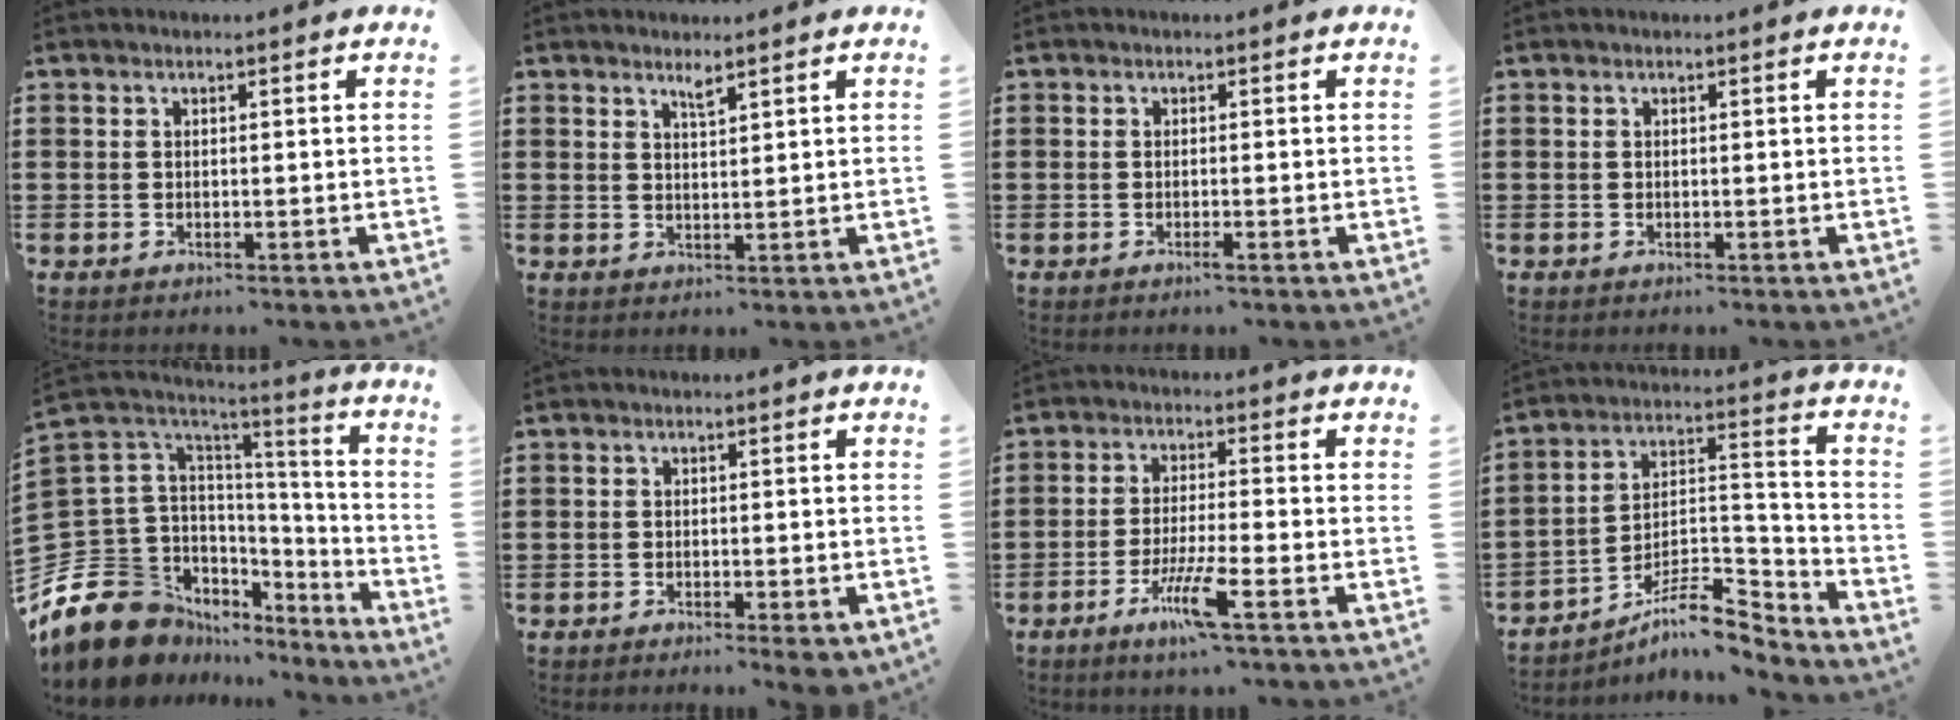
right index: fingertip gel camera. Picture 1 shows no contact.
{"total": 1.8, "force": [1.5, 0.2, 0.9], "torque": [-0.019, 0.001, 0.027]}
{"total": 0.9, "force": [-0.4, -0.1, 0.8], "torque": [-0.015, -0.005, -0.007]}
{"total": 0.0}
{"total": 14.6, "force": [-9.2, 9.6, 6.0], "torque": [-0.173, -0.009, -0.163]}
{"total": 1.4, "force": [-1.2, 0.4, 0.7], "torque": [-0.014, -0.001, -0.021]}
{"total": 7.1, "force": [-3.8, 0.5, 5.9], "torque": [-0.127, -0.016, -0.071]}
{"total": 8.9, "force": [-7.4, 2.7, 4.3], "torque": [-0.067, 0.013, -0.140]}